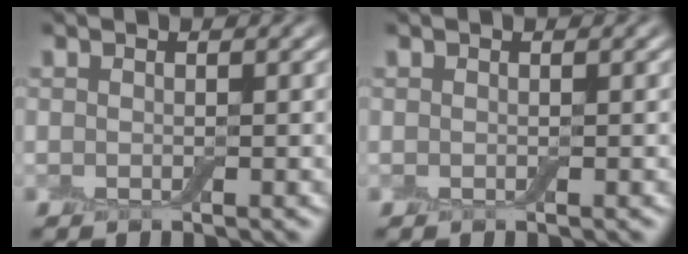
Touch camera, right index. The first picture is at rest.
{"total": 0.0}